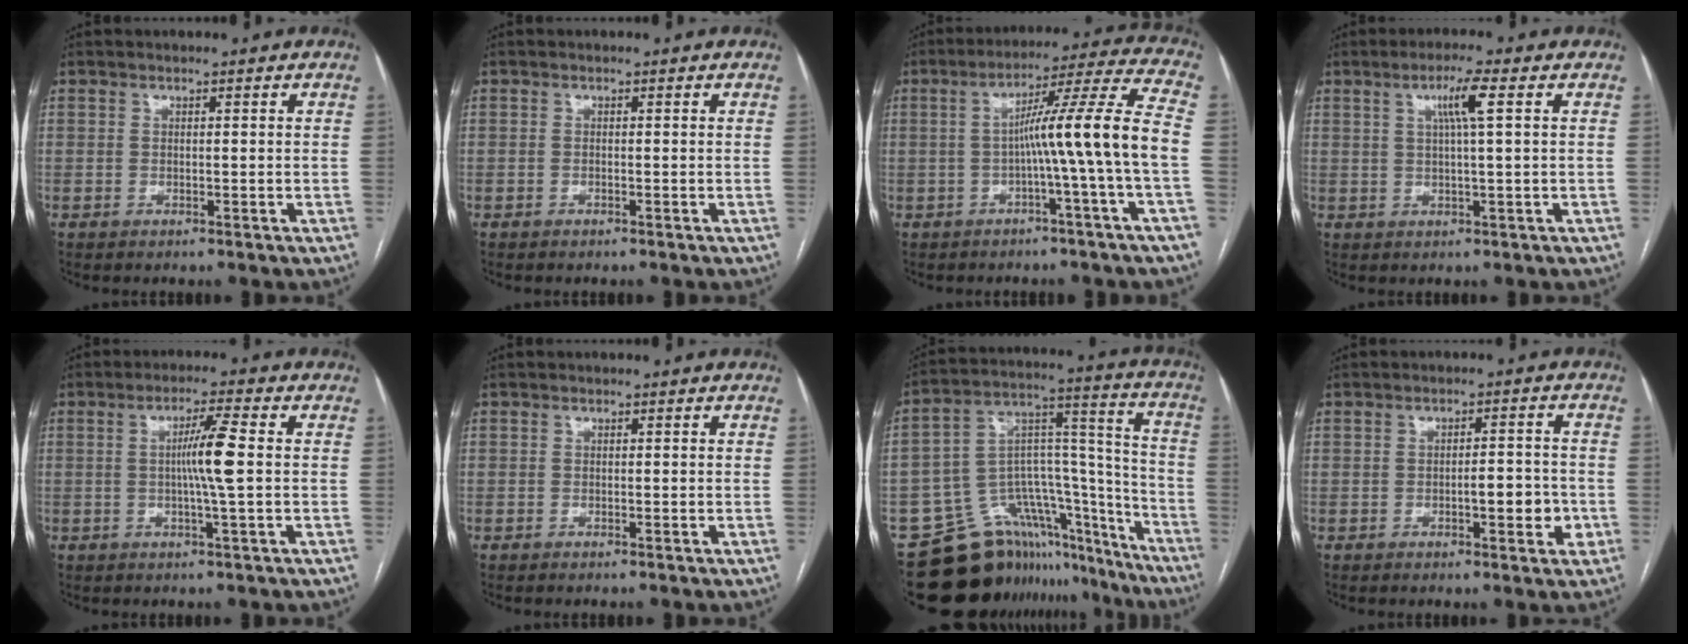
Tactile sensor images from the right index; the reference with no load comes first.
{"total": 0.0}
{"total": 11.9, "force": [-1.9, -2.4, 11.5], "torque": [-0.171, 0.021, -0.031]}
{"total": 4.8, "force": [1.7, -0.4, 4.4], "torque": [-0.082, 0.003, 0.029]}
{"total": 5.9, "force": [0.1, -0.8, 5.8], "torque": [-0.105, 0.000, 0.003]}
{"total": 0.0}
{"total": 22.3, "force": [-18.4, 10.9, 6.5], "torque": [-0.081, 0.083, -0.263]}
{"total": 4.9, "force": [-1.2, 1.6, 4.4], "torque": [-0.061, 0.007, -0.012]}